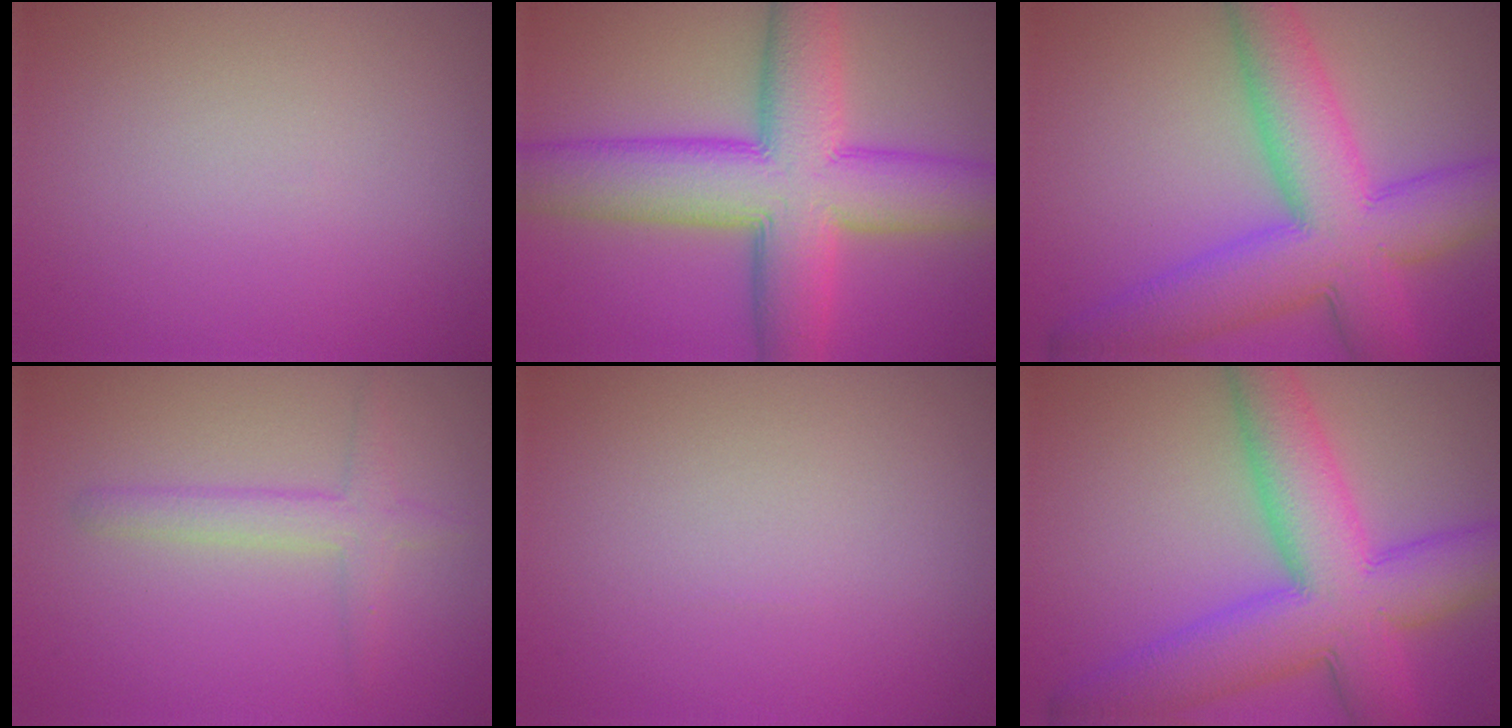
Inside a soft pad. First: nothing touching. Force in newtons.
{"total": 11.6, "press": 11.6, "slide": 0.3}
{"total": 10.8, "press": 10.8, "slide": 0.3}
{"total": 2.4, "press": 2.4, "slide": 0.1}
{"total": 0.0}
{"total": 10.8, "press": 10.8, "slide": 0.3}